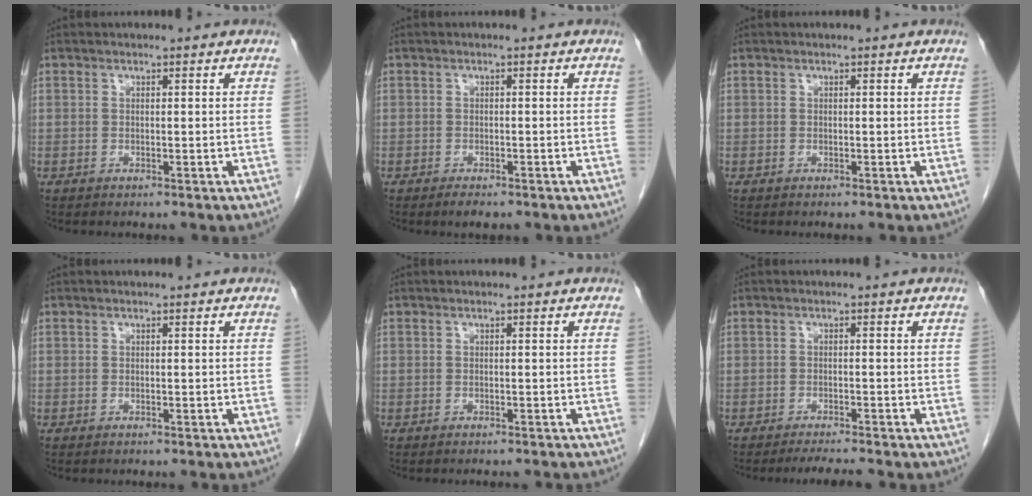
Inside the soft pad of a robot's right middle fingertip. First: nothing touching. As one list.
[{"total": 1.9, "force": [-1.4, 0.6, 1.1], "torque": [-0.022, -0.003, -0.018]}, {"total": 0.0}, {"total": 1.5, "force": [-1.4, 0.3, 0.6], "torque": [-0.012, -0.001, -0.015]}, {"total": 3.7, "force": [-3.6, 0.5, 1.1], "torque": [-0.015, -0.009, -0.040]}, {"total": 3.6, "force": [-3.3, -0.4, 1.4], "torque": [-0.022, -0.012, -0.051]}]